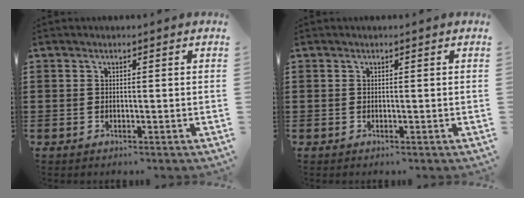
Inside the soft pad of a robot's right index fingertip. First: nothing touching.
{"total": 0.0}